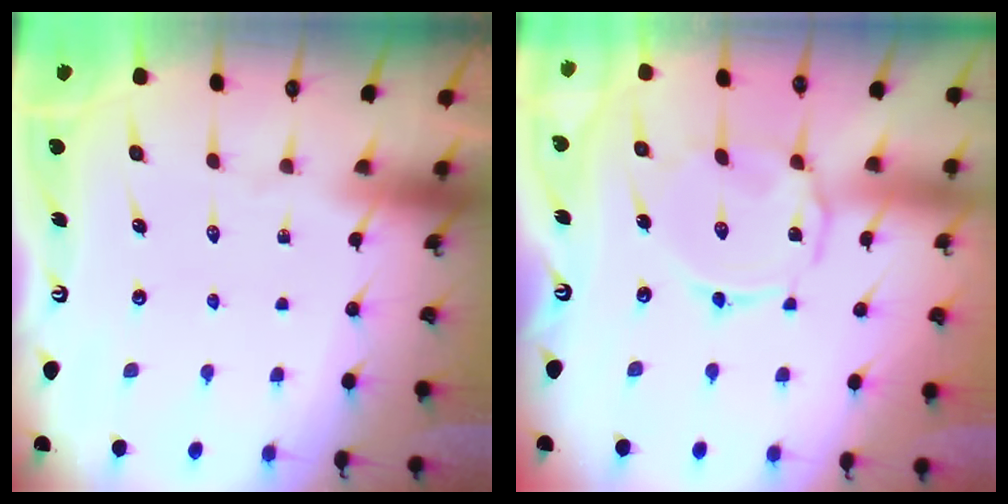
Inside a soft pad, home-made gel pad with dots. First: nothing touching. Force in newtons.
{"total": 4.7, "press": 4.7, "slide": 0.3}